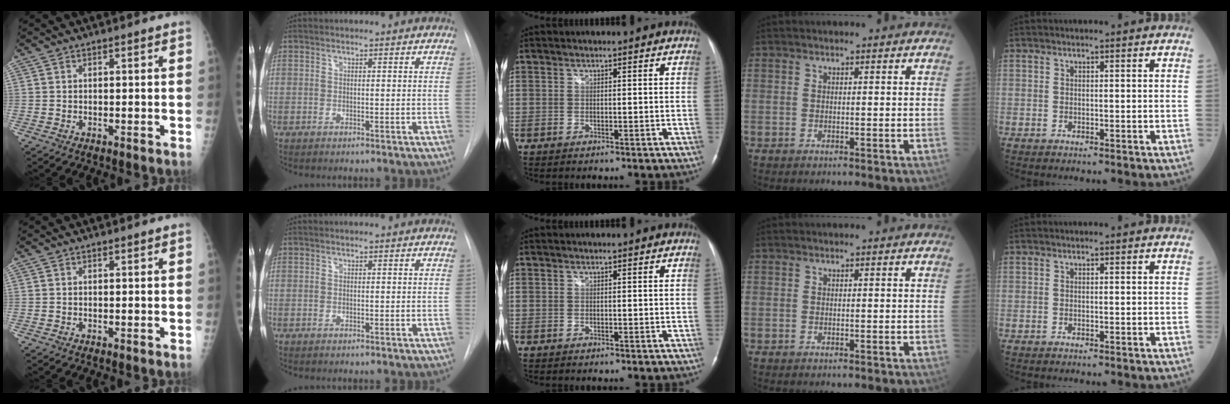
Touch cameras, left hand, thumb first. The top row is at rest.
{}